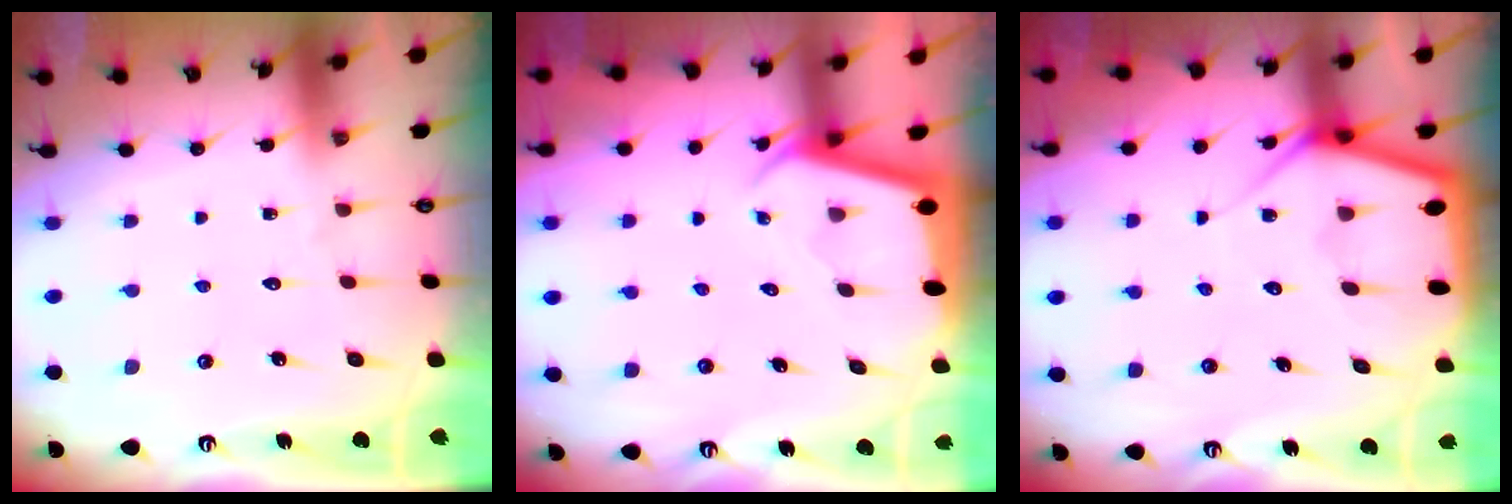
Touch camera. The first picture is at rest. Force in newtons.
{"total": 2.3, "press": 2.3, "slide": 0.4}
{"total": 6.3, "press": 6.3, "slide": 0.5}